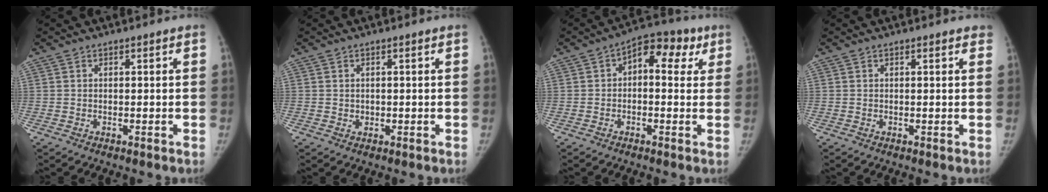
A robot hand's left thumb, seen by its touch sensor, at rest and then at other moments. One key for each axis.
{"total": 0.8, "fx": 0.0, "fy": 0.8, "fz": 0.2, "tx": 0.003, "ty": 0.000, "tz": 0.001}
{"total": 9.0, "fx": 2.7, "fy": 5.6, "fz": 6.6, "tx": -0.046, "ty": 0.023, "tz": 0.026}
{"total": 1.0, "fx": 0.7, "fy": 0.3, "fz": 0.6, "tx": -0.002, "ty": 0.002, "tz": 0.007}